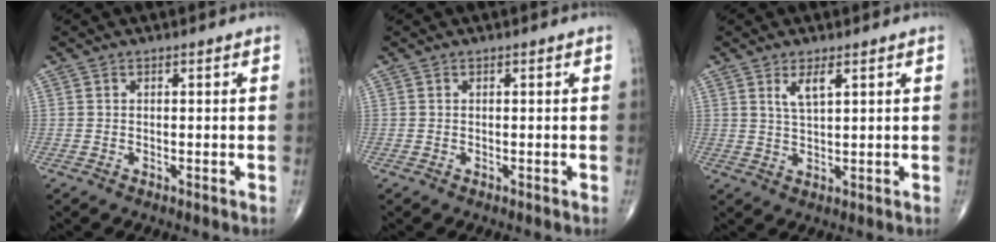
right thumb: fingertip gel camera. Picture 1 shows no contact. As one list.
[{"total": 0.0}, {"total": 2.5, "force": [1.5, 0.3, 2.1], "torque": [-0.045, -0.014, 0.032]}]